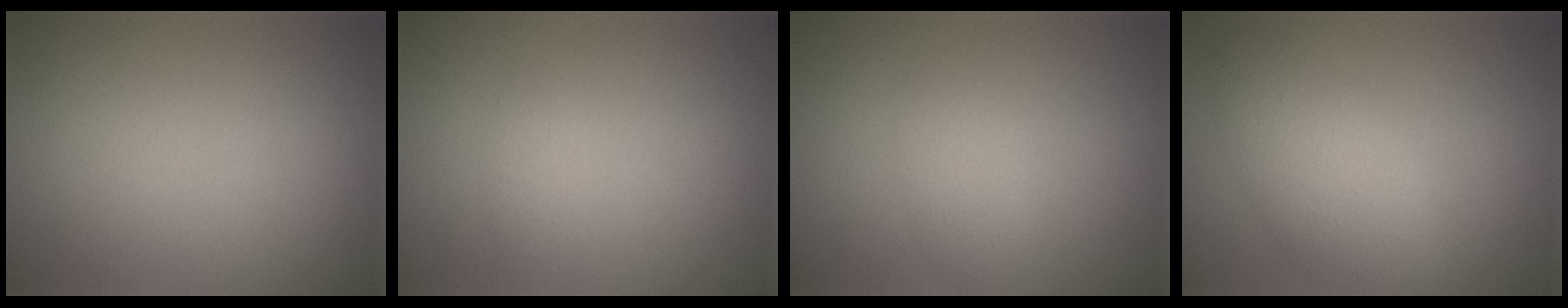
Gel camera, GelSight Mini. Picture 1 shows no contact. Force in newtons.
{"total": 1.1, "press": 1.1, "slide": 0.0}
{"total": 1.8, "press": 1.8, "slide": 0.1}
{"total": 4.9, "press": 4.9, "slide": 0.1}